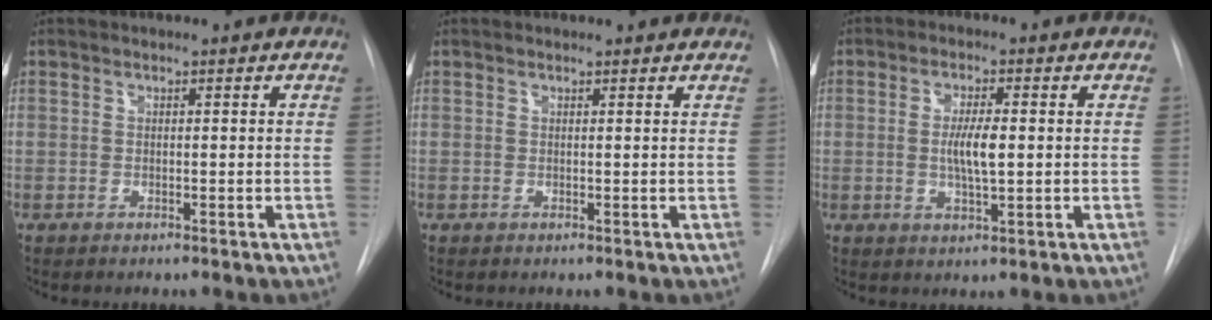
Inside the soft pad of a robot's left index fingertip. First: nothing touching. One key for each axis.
{"total": 2.7, "fx": 2.6, "fy": 0.4, "fz": 0.5, "tx": -0.012, "ty": 0.005, "tz": 0.020}
{"total": 4.7, "fx": -0.4, "fy": 0.8, "fz": 4.6, "tx": -0.088, "ty": -0.008, "tz": -0.007}